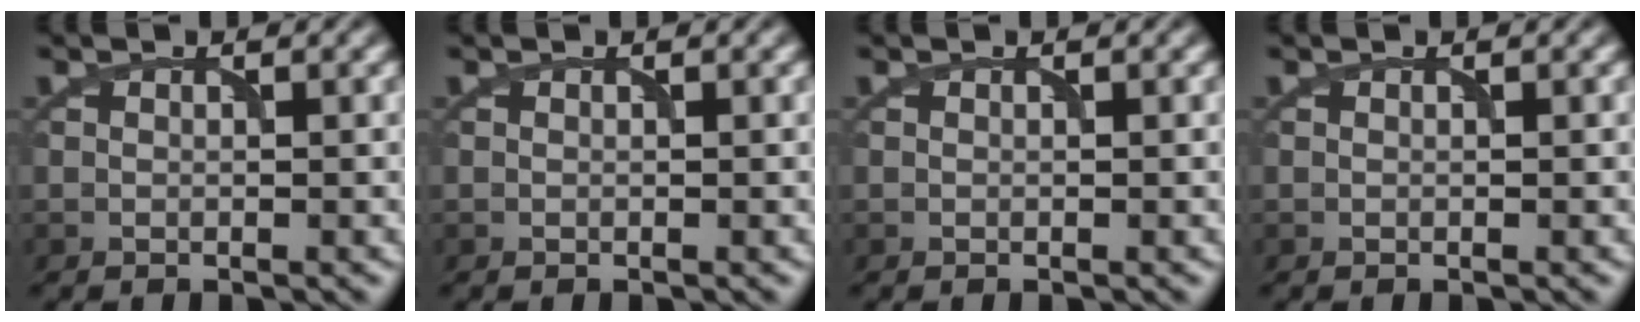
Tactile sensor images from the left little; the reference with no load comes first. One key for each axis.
{"total": 0.0}
{"total": 0.0}
{"total": 0.0}